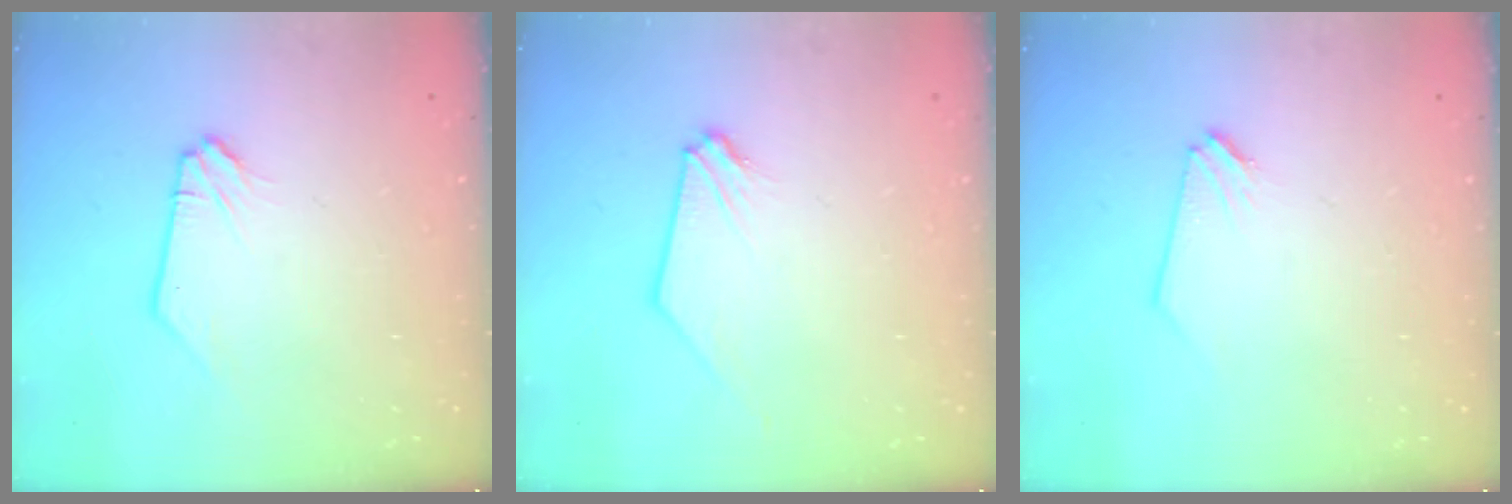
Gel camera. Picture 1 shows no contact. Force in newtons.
{"total": 0.7, "press": 0.7, "slide": 0.2}
{"total": 0.0}